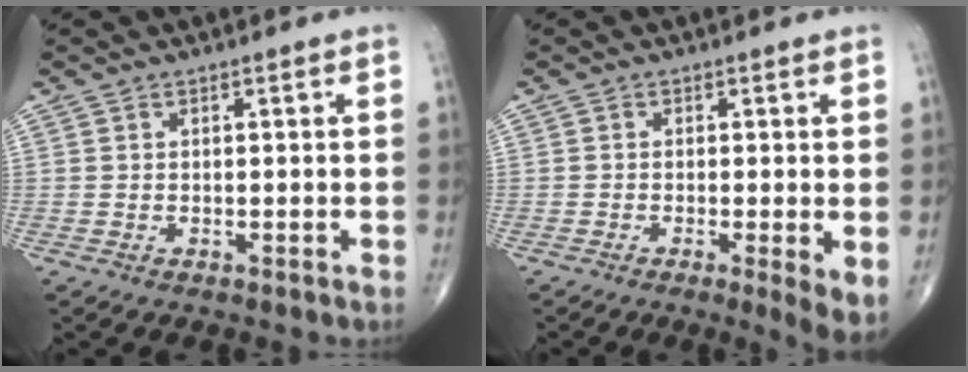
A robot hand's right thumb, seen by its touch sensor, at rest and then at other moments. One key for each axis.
{"total": 4.6, "fx": -0.9, "fy": 0.7, "fz": 4.5, "tx": -0.075, "ty": -0.016, "tz": -0.020}